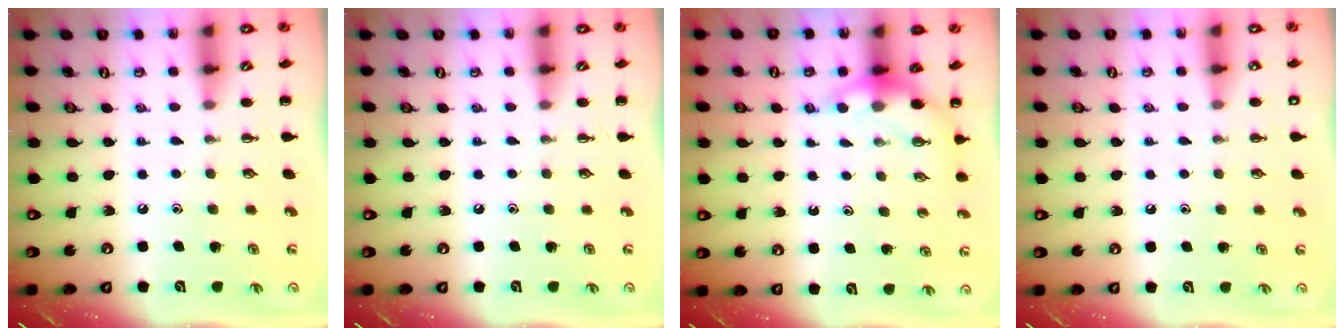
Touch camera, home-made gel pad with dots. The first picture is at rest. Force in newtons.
{"total": 0.0}
{"total": 5.9, "press": 5.9, "slide": 0.5}
{"total": 1.3, "press": 1.3, "slide": 0.1}